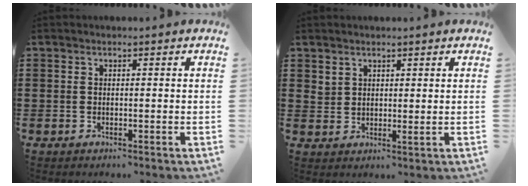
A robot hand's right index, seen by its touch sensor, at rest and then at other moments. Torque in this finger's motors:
{"motor_torque": [0.34, -0.01, 0.07, 0.00]}